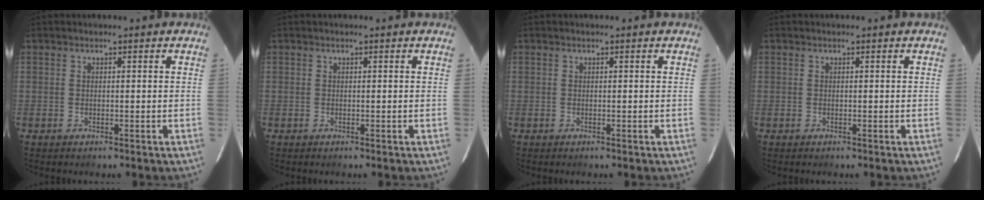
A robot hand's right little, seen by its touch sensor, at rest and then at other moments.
{"total": 0.0}
{"total": 0.0}
{"total": 0.0}